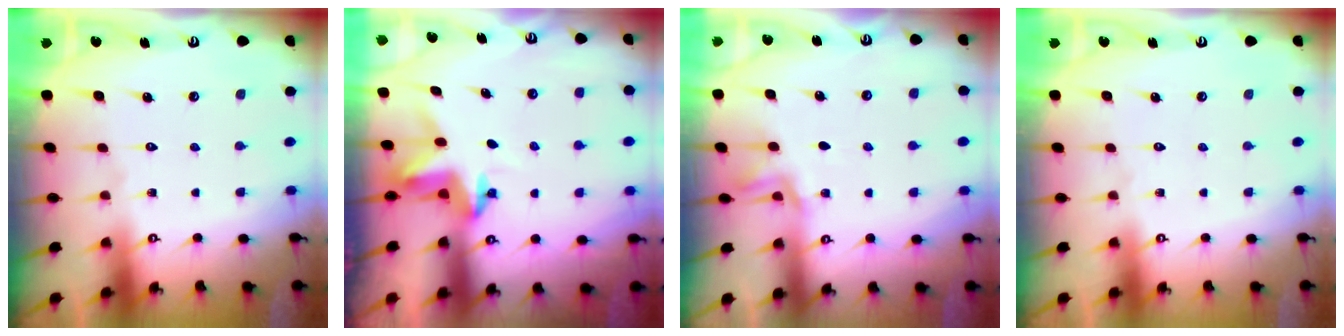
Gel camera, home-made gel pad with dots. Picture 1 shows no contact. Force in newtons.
{"total": 3.5, "press": 3.5, "slide": 0.2}
{"total": 1.6, "press": 1.5, "slide": 0.6}
{"total": 0.0}